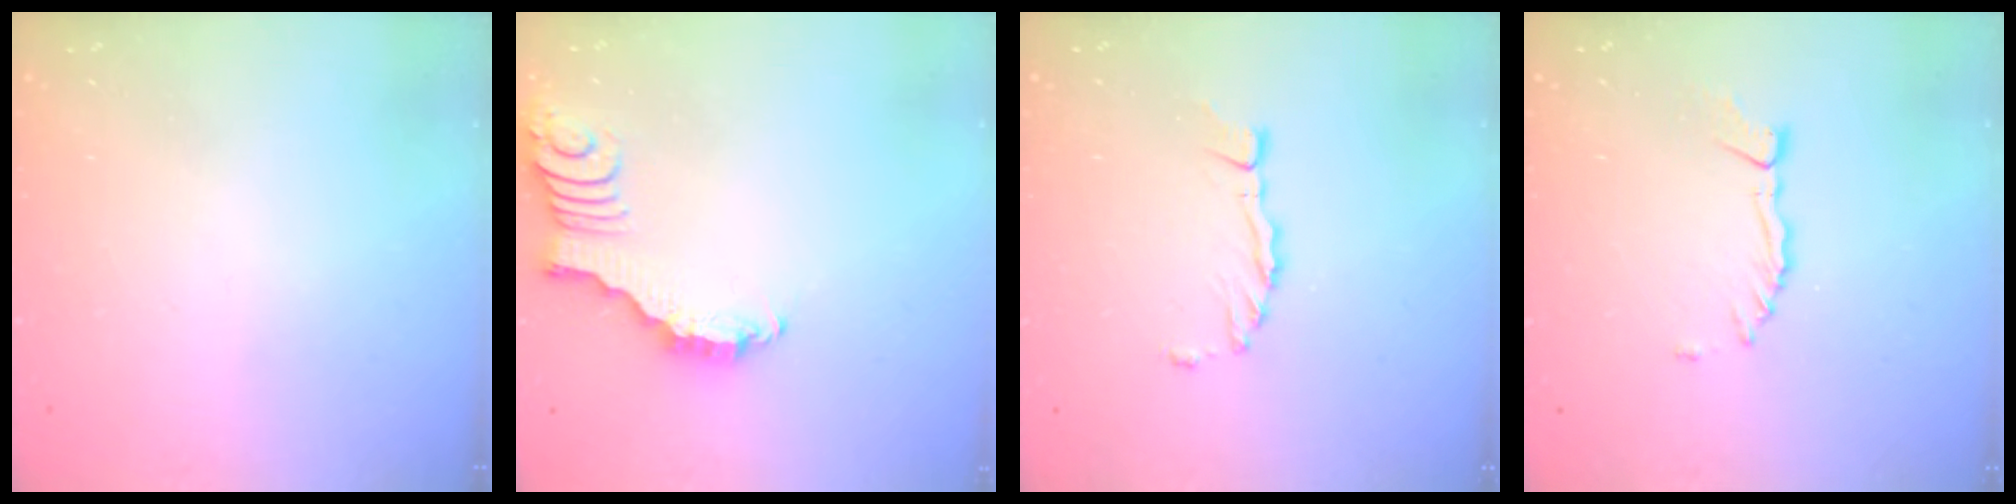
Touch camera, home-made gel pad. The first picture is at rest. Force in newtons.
{"total": 2.8, "press": 2.7, "slide": 0.4}
{"total": 2.7, "press": 2.7, "slide": 0.2}
{"total": 2.9, "press": 2.9, "slide": 0.3}